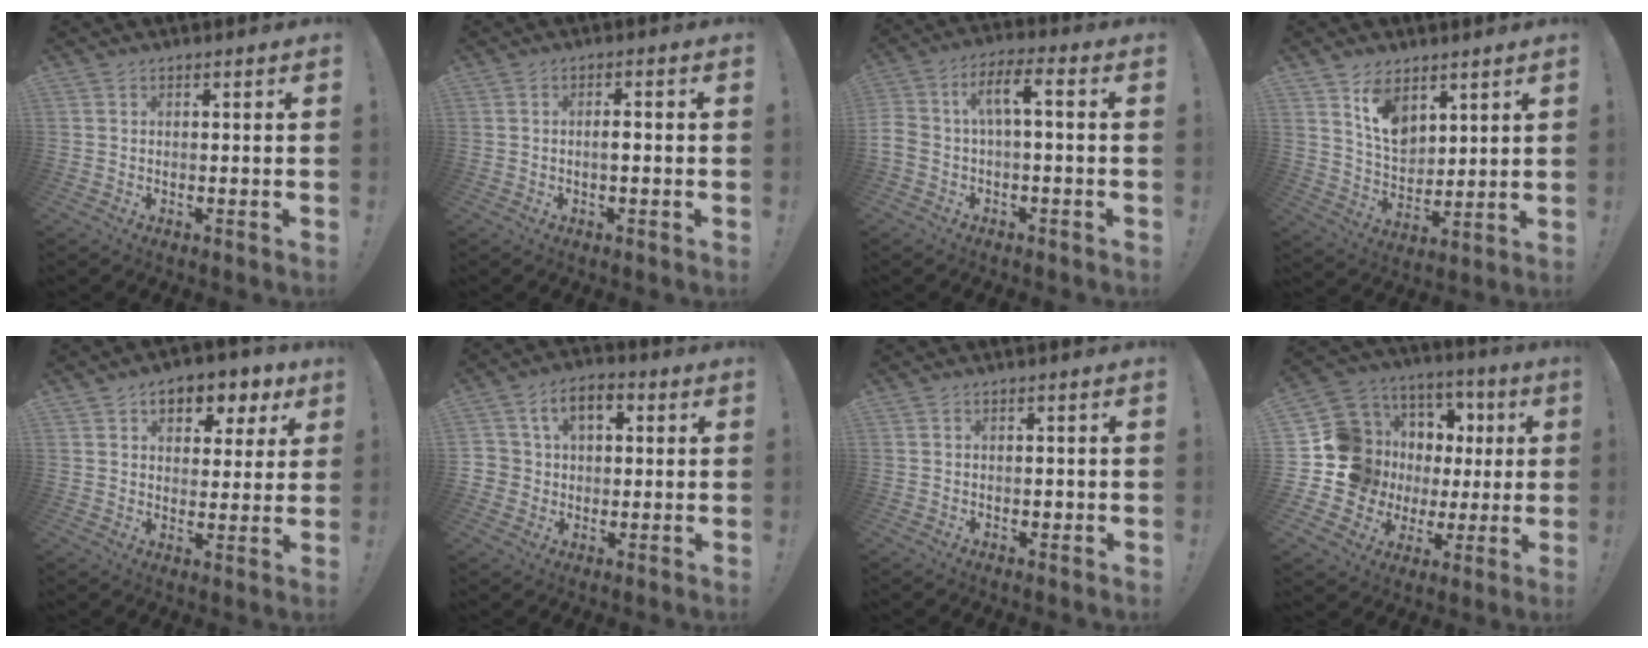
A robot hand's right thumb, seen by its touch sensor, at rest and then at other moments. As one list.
[{"total": 2.2, "force": [-0.7, 0.4, 2.0], "torque": [-0.027, 0.002, -0.016]}, {"total": 8.0, "force": [-0.9, 3.8, 7.0], "torque": [-0.144, 0.019, -0.015]}, {"total": 10.4, "force": [6.5, 6.6, 4.8], "torque": [-0.089, -0.035, 0.127]}, {"total": 8.6, "force": [4.4, 5.6, 4.8], "torque": [-0.055, -0.024, 0.079]}, {"total": 8.4, "force": [2.2, 6.7, 4.6], "torque": [-0.075, 0.000, 0.045]}, {"total": 1.0, "force": [-0.4, 0.8, 0.5], "torque": [-0.007, 0.002, -0.006]}, {"total": 15.2, "force": [1.7, 13.8, 6.1], "torque": [-0.086, -0.023, 0.074]}]